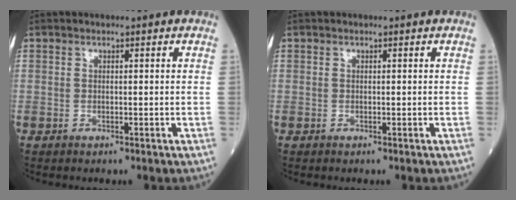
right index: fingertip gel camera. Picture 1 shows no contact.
{"total": 0.0}